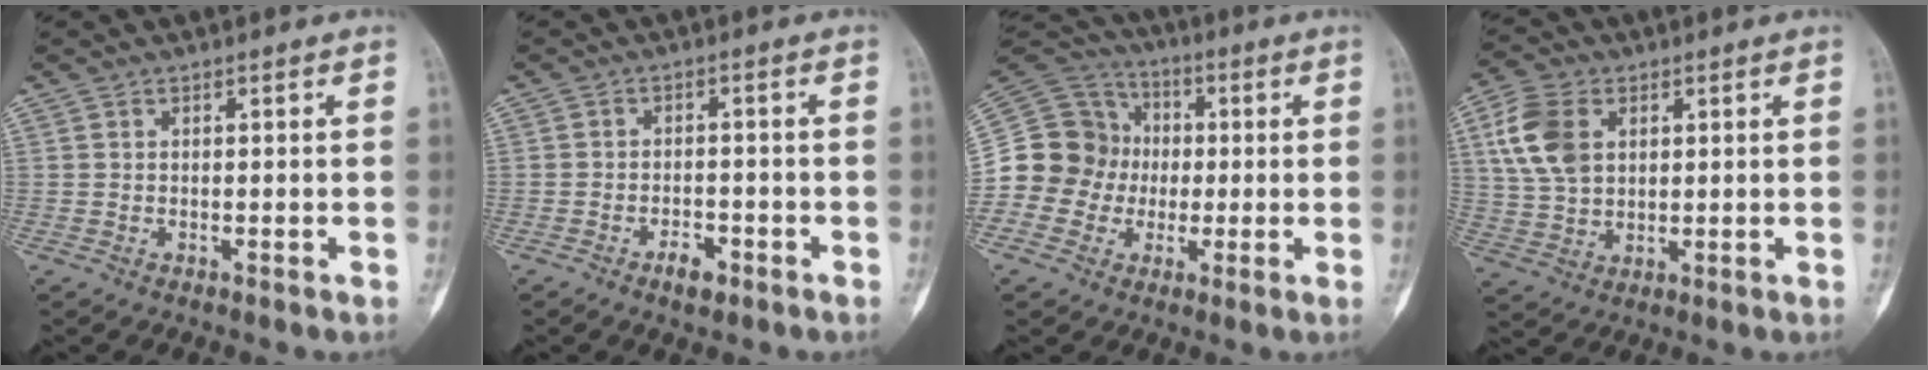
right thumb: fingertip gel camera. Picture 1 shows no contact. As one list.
[{"total": 3.3, "force": [-2.0, 1.8, 1.8], "torque": [-0.024, 0.012, -0.029]}, {"total": 15.9, "force": [-1.6, 15.4, 4.0], "torque": [-0.059, 0.073, -0.022]}, {"total": 10.3, "force": [3.2, 7.1, 6.8], "torque": [-0.131, 0.000, 0.066]}]